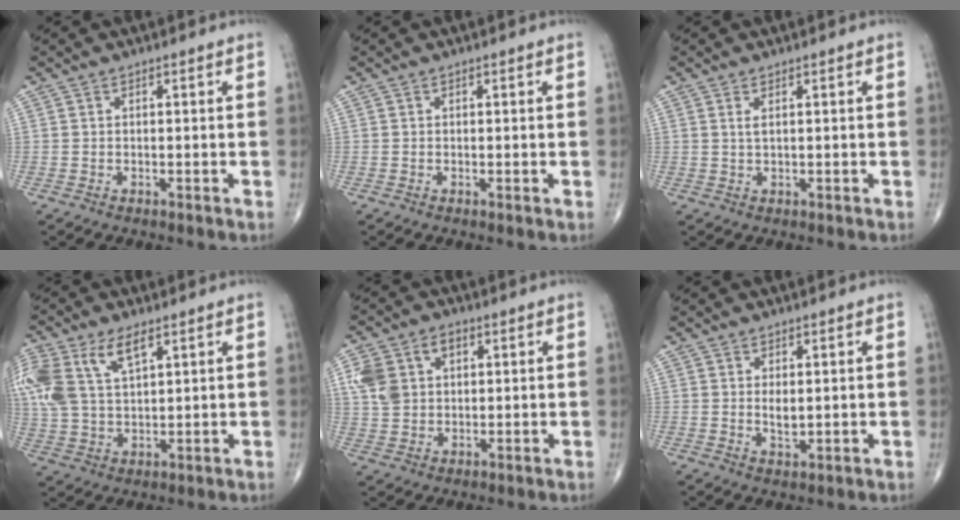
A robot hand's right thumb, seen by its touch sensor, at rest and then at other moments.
{"total": 0.0}
{"total": 1.2, "force": [0.5, 0.3, 1.0], "torque": [-0.023, 0.001, 0.013]}
{"total": 16.0, "force": [7.0, 8.6, 11.6], "torque": [-0.278, 0.005, 0.137]}
{"total": 9.0, "force": [2.8, 6.6, 5.5], "torque": [-0.093, 0.006, 0.055]}
{"total": 2.7, "force": [0.5, 1.2, 2.4], "torque": [-0.038, -0.009, 0.012]}